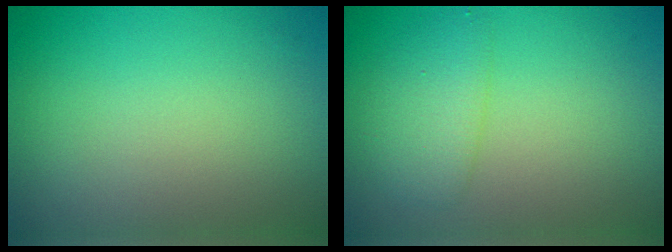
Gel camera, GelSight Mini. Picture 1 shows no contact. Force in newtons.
{"total": 2.7, "press": 2.7, "slide": 0.1}